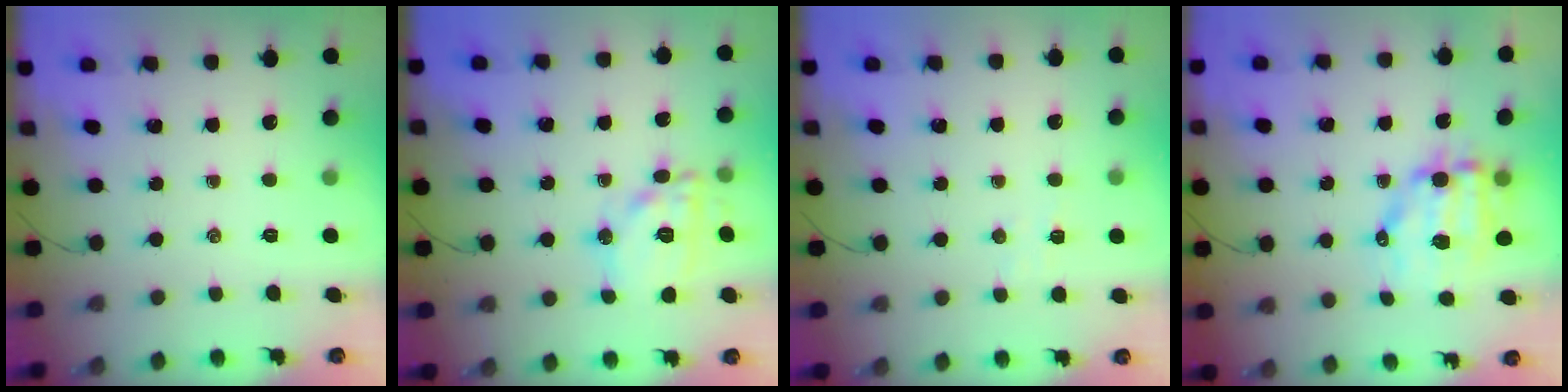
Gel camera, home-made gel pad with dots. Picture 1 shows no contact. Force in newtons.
{"total": 13.1, "press": 13.1, "slide": 0.1}
{"total": 2.9, "press": 2.8, "slide": 0.7}
{"total": 9.5, "press": 9.2, "slide": 2.2}